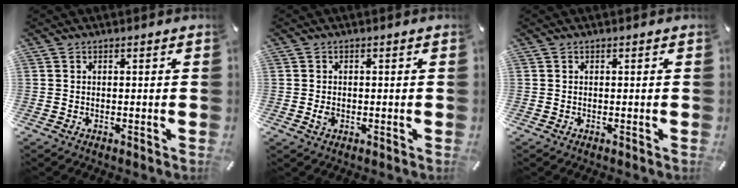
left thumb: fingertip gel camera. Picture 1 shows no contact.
{"total": 1.6, "force": [-0.4, 1.2, 1.0], "torque": [-0.019, 0.003, -0.007]}
{"total": 0.0}